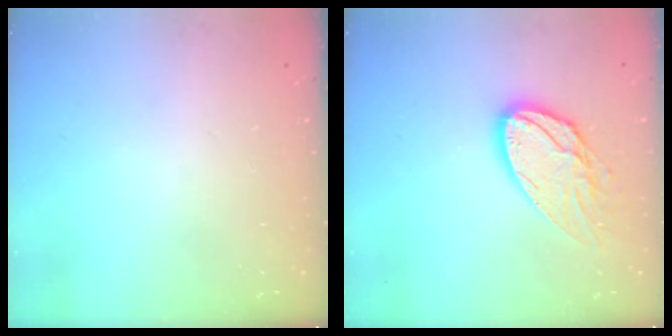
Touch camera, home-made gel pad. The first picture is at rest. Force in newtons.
{"total": 14.6, "press": 14.5, "slide": 1.2}